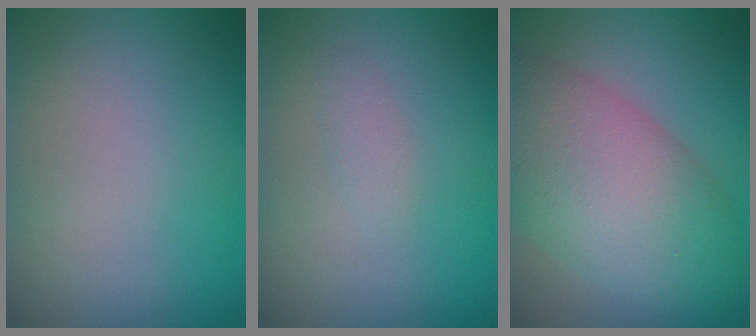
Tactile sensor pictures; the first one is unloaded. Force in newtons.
{"total": 0.8, "press": 0.8, "slide": 0.1}
{"total": 9.1, "press": 9.1, "slide": 0.3}